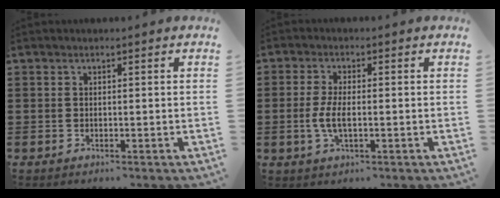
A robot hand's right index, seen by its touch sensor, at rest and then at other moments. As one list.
[{"total": 4.3, "force": [-0.7, 1.5, 4.0], "torque": [-0.090, -0.005, -0.018]}]